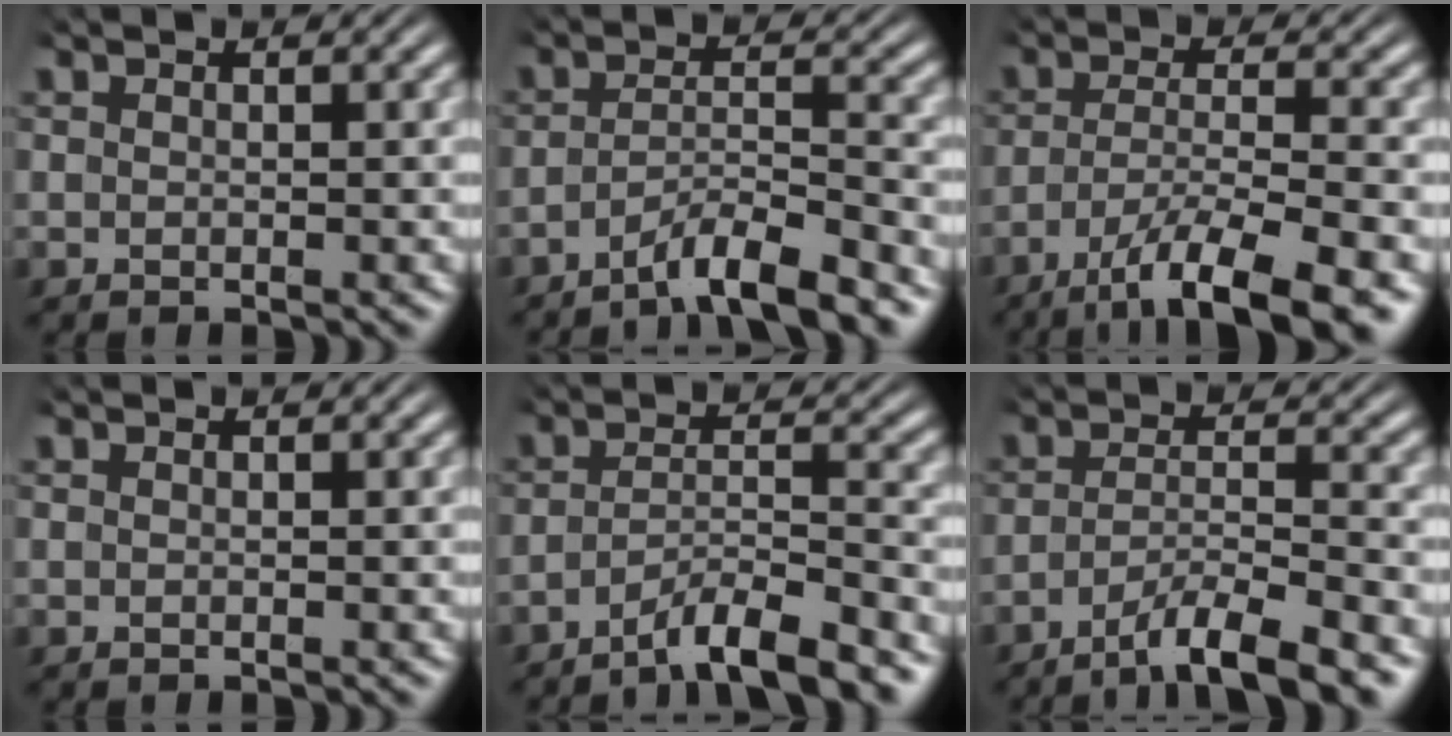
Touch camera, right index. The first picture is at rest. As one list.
[{"total": 5.2, "force": [-4.4, 1.0, 2.5], "torque": [-0.031, -0.004, -0.079]}, {"total": 9.4, "force": [-6.4, 2.4, 6.5], "torque": [-0.103, -0.026, -0.088]}, {"total": 0.0}, {"total": 5.8, "force": [-4.9, 1.2, 2.8], "torque": [-0.035, -0.005, -0.084]}, {"total": 6.1, "force": [-4.5, 1.6, 3.8], "torque": [-0.062, -0.010, -0.074]}]